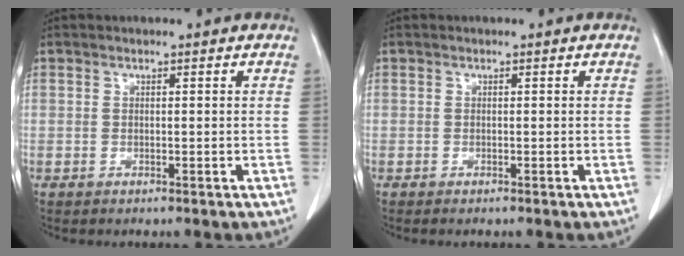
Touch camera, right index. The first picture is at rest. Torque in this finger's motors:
{"motor_torque": [0.05, -0.21, 0.06, 0.01]}